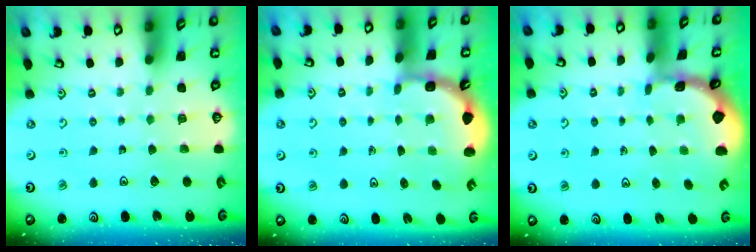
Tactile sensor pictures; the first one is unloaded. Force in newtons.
{"total": 2.1, "press": 1.9, "slide": 0.9}
{"total": 1.0, "press": 0.9, "slide": 0.2}